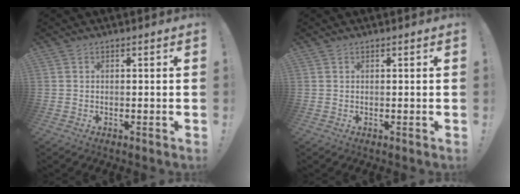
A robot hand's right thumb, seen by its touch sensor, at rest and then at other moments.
{"total": 0.0}